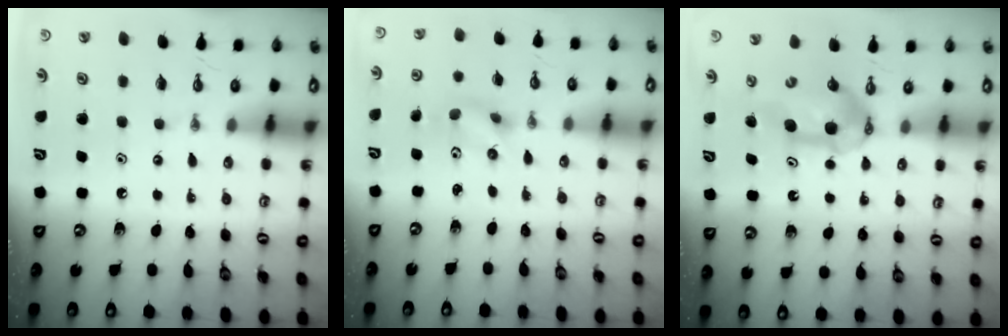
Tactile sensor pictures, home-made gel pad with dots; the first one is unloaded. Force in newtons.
{"total": 2.3, "press": 2.2, "slide": 0.8}
{"total": 6.3, "press": 6.1, "slide": 1.4}